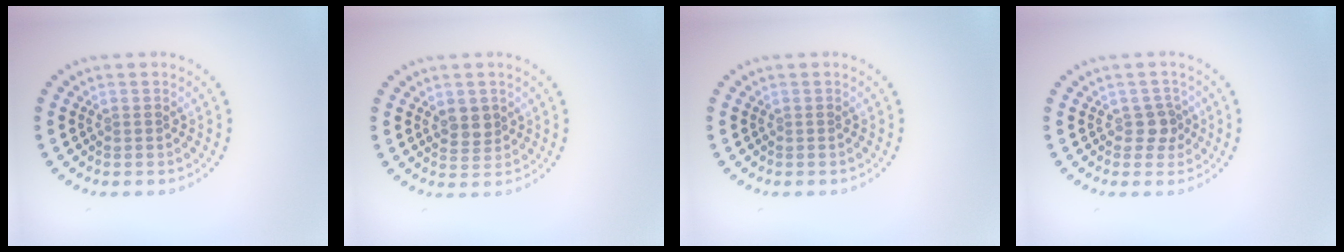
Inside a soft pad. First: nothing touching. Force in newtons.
{"total": 1.9, "press": 1.8, "slide": 0.7}
{"total": 0.0}
{"total": 1.5, "press": 1.2, "slide": 0.9}